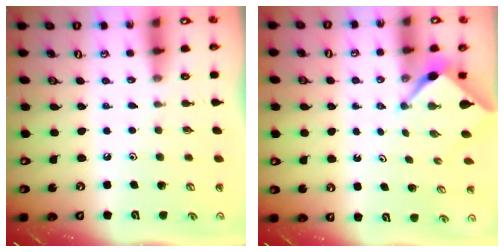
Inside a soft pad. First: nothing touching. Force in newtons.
{"total": 2.1, "press": 2.1, "slide": 0.3}